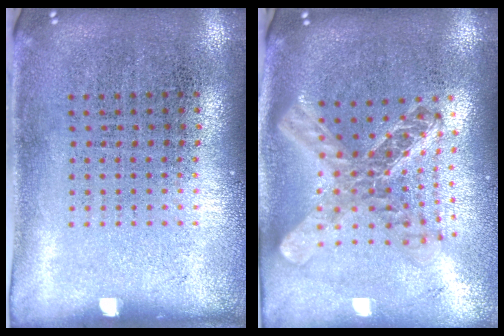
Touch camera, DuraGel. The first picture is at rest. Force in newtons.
{"total": 2.4, "press": 1.9, "slide": 1.4}